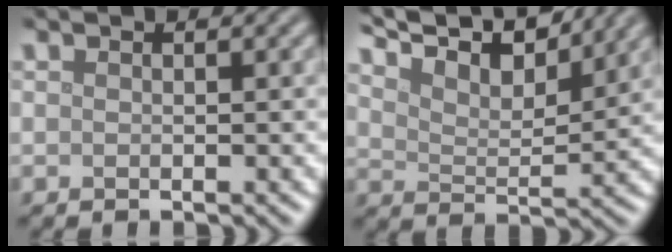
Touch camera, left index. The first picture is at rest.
{"total": 9.5, "force": [8.4, 1.9, 4.0], "torque": [-0.077, 0.009, 0.115]}